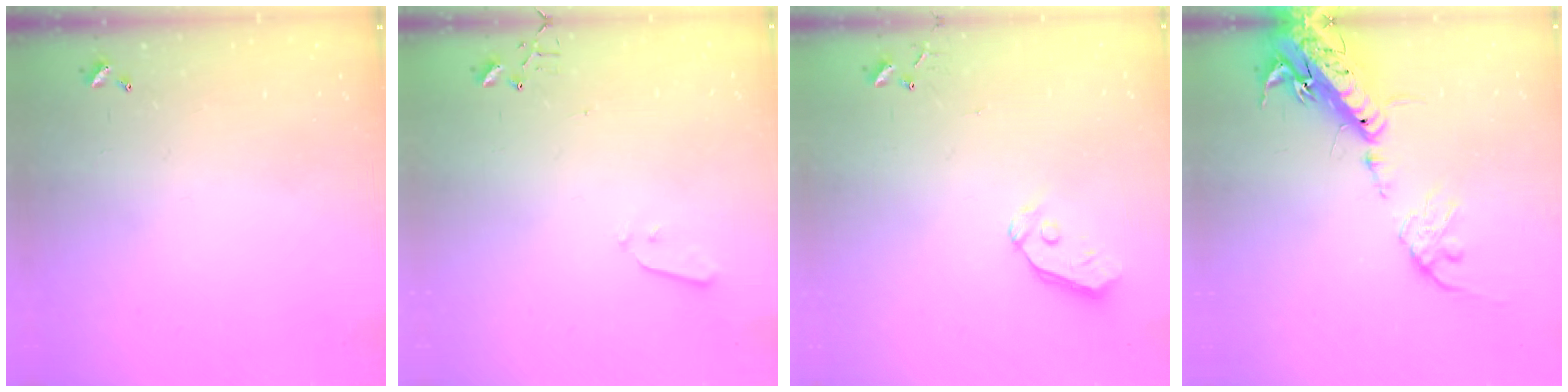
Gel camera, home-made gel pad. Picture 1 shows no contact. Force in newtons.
{"total": 2.9, "press": 2.8, "slide": 0.8}
{"total": 4.4, "press": 4.4, "slide": 0.5}
{"total": 19.6, "press": 19.1, "slide": 4.3}